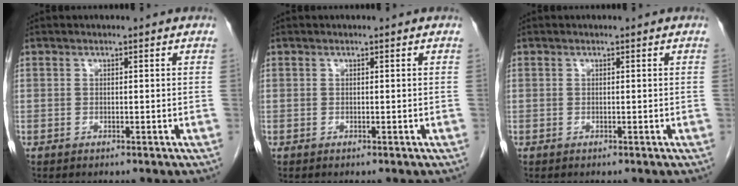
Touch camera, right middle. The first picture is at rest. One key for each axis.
{"total": 0.0}
{"total": 0.0}